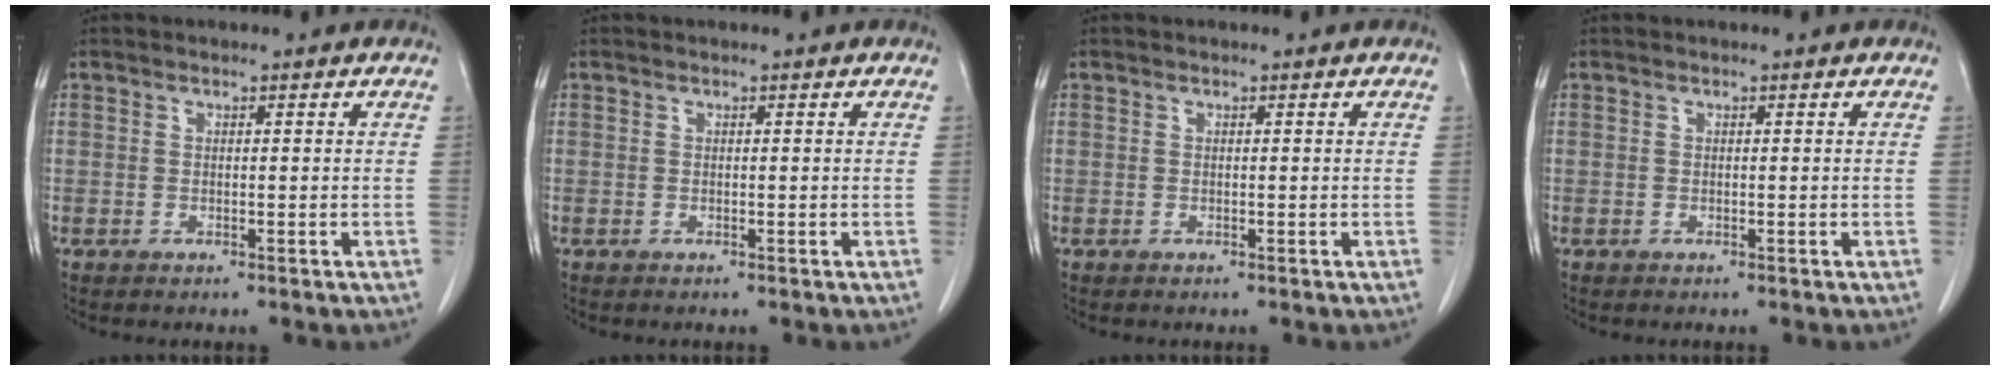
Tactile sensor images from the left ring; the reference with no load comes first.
{"total": 0.0}
{"total": 0.0}
{"total": 0.0}